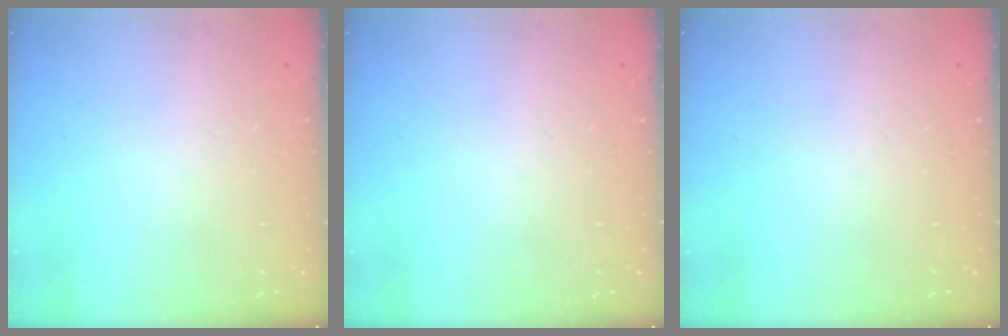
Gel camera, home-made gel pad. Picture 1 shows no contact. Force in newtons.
{"total": 0.0}
{"total": 0.0}